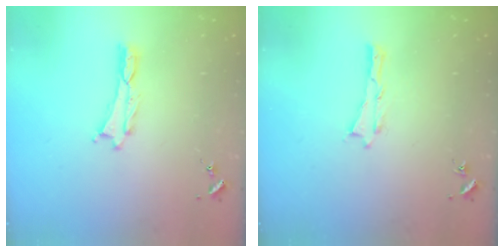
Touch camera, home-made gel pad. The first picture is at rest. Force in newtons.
{"total": 0.0}